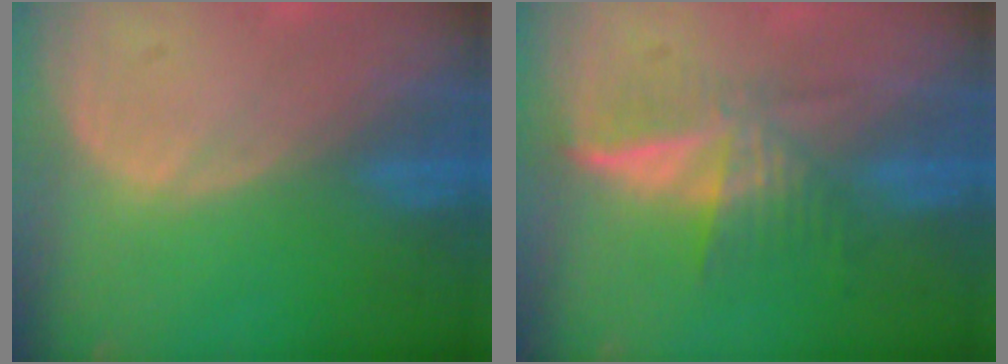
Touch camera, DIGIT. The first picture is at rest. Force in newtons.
{"total": 5.9, "press": 5.4, "slide": 2.4}